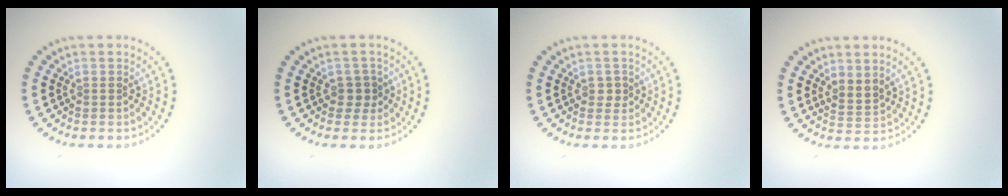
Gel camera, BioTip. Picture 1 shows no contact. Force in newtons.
{"total": 1.5, "press": 1.3, "slide": 0.8}
{"total": 0.8, "press": 0.8, "slide": 0.2}
{"total": 1.8, "press": 1.2, "slide": 1.2}